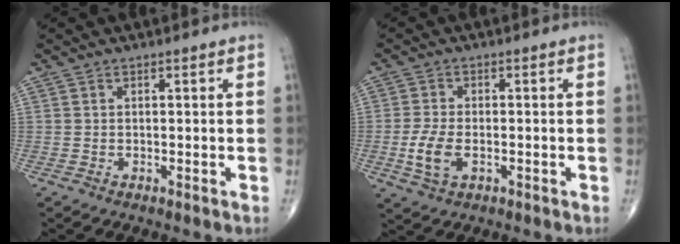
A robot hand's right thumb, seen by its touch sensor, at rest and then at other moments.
{"total": 5.7, "force": [-1.4, 3.2, 4.5], "torque": [-0.100, -0.001, -0.026]}